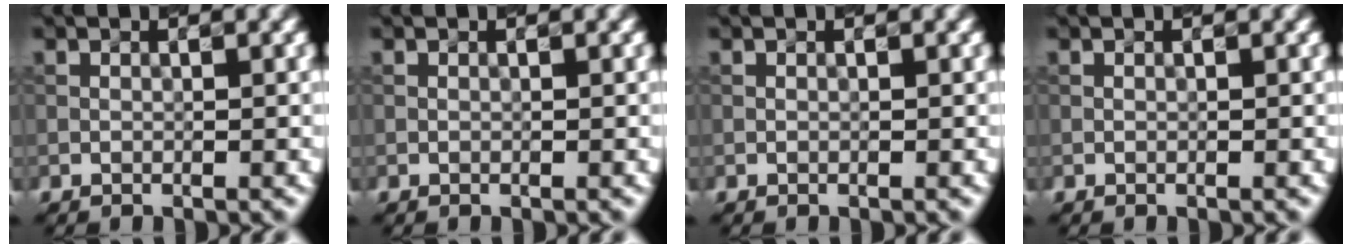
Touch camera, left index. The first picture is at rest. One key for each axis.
{"total": 0.0}
{"total": 0.0}
{"total": 0.0}